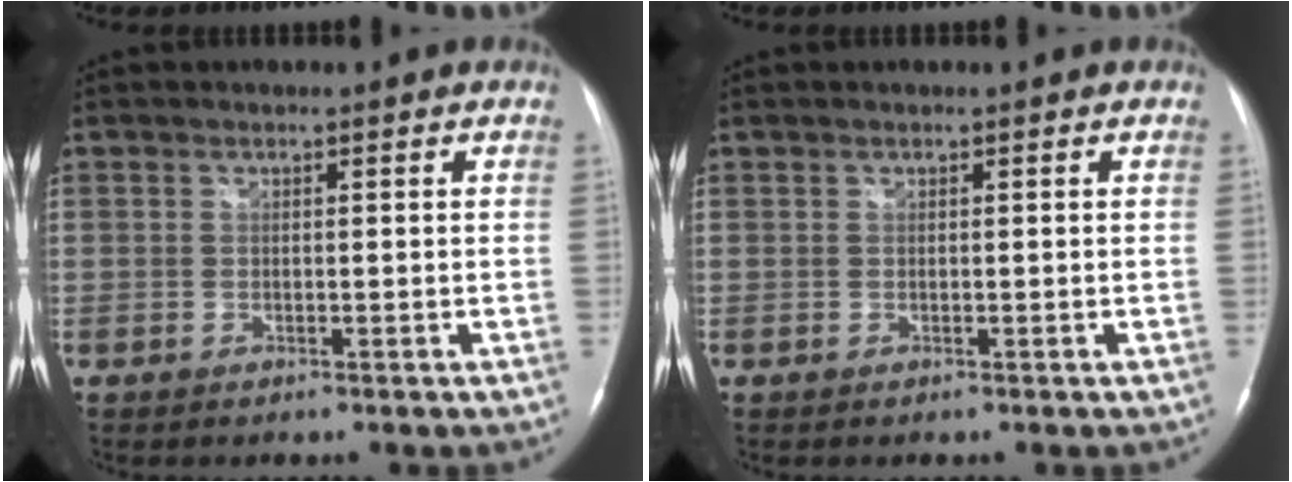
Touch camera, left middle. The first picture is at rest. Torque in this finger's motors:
{"motor_torque": [-0.02, -0.02, -0.02, 0.00]}